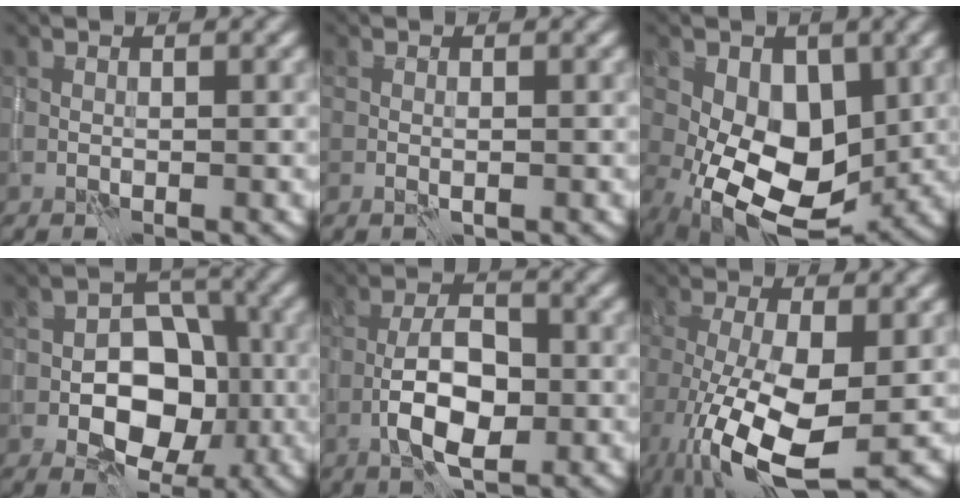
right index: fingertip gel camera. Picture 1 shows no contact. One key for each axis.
{"total": 0.6, "fx": -0.1, "fy": 0.1, "fz": 0.5, "tx": -0.011, "ty": -0.003, "tz": -0.002}
{"total": 8.4, "fx": -0.5, "fy": 5.2, "fz": 6.6, "tx": -0.110, "ty": -0.011, "tz": -0.012}
{"total": 7.7, "fx": -2.0, "fy": 5.4, "fz": 5.2, "tx": -0.053, "ty": 0.006, "tz": -0.038}
{"total": 5.8, "fx": -1.9, "fy": 2.6, "fz": 4.8, "tx": -0.086, "ty": 0.005, "tz": -0.039}
{"total": 10.0, "fx": -3.1, "fy": 3.6, "fz": 8.9, "tx": -0.179, "ty": -0.022, "tz": -0.052}